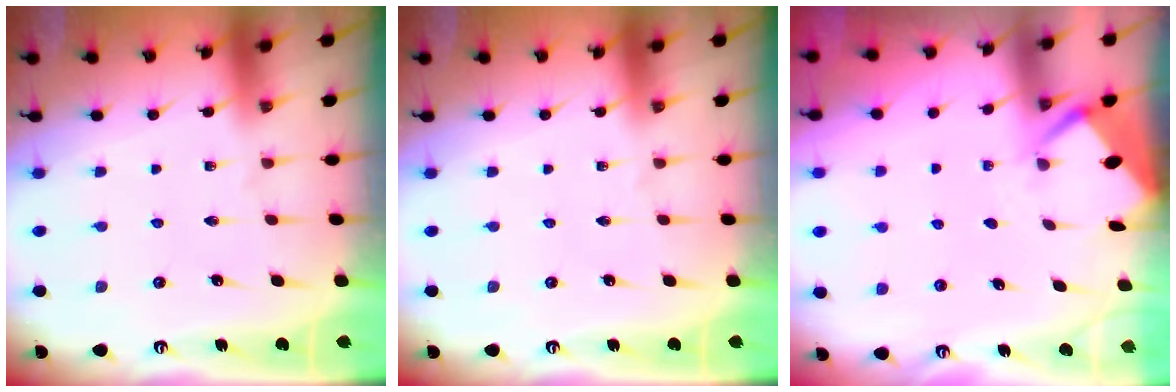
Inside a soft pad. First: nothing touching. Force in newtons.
{"total": 0.0}
{"total": 2.5, "press": 2.5, "slide": 0.4}